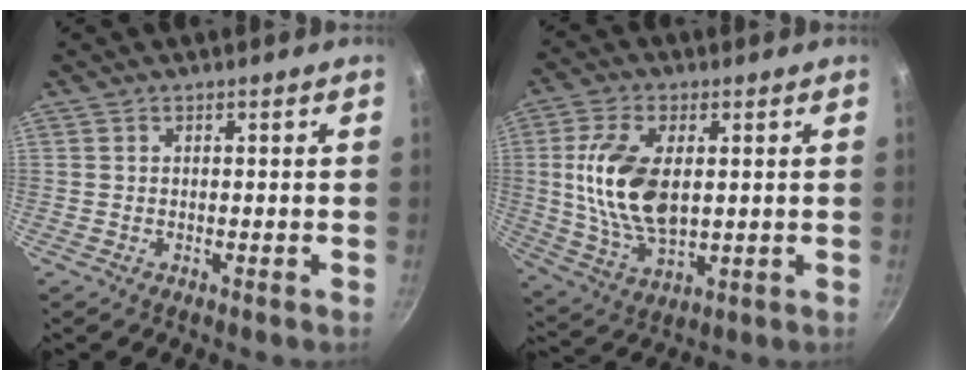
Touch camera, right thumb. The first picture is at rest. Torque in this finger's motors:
{"motor_torque": [0.88, 0.92, 1.54, 0.30, 0.56]}